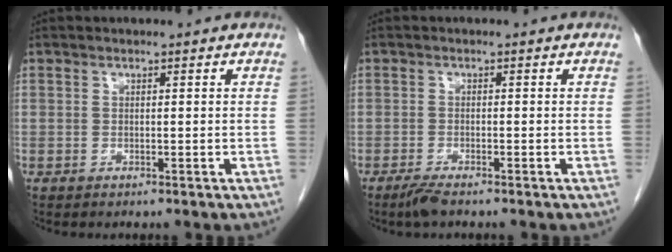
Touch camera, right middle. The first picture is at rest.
{"total": 2.1, "force": [-1.7, 0.1, 1.3], "torque": [-0.035, -0.007, -0.034]}